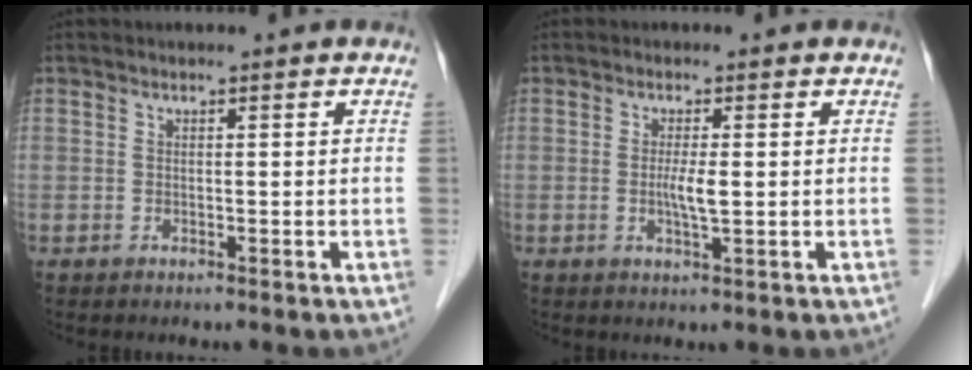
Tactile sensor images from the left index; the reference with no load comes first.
{"total": 2.7, "force": [-0.1, 0.2, 2.7], "torque": [-0.055, -0.004, -0.001]}